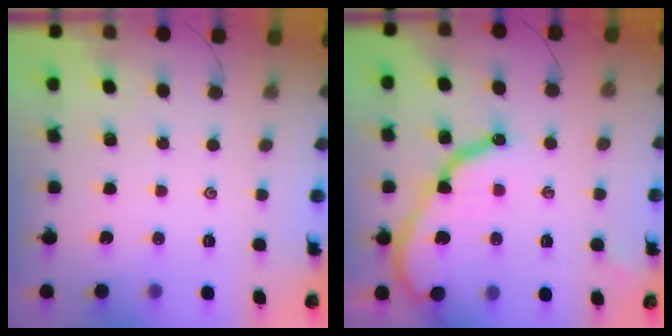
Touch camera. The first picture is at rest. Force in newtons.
{"total": 12.2, "press": 12.1, "slide": 1.1}